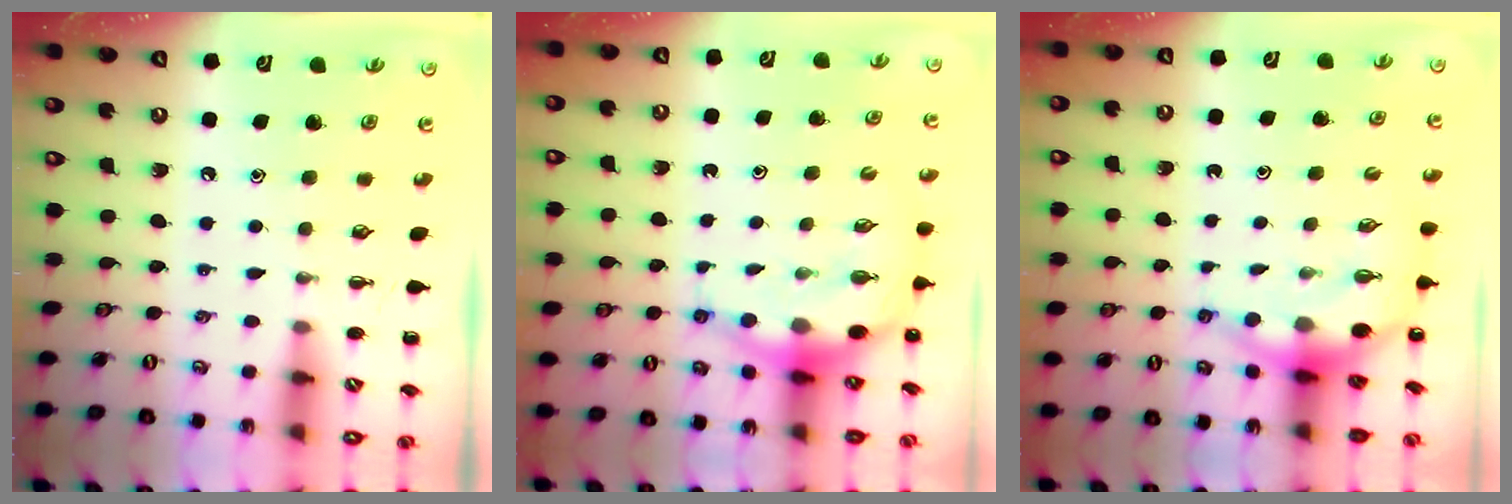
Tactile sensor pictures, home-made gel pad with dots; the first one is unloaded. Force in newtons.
{"total": 6.9, "press": 6.7, "slide": 1.6}
{"total": 7.2, "press": 7.1, "slide": 1.1}